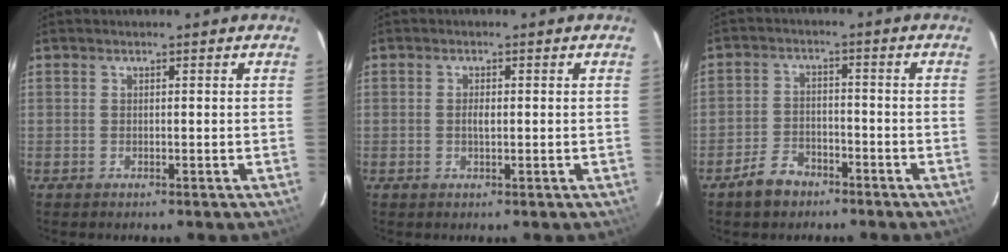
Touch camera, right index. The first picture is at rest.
{"total": 1.6, "force": [-0.1, 0.6, 1.4], "torque": [-0.026, 0.001, -0.002]}
{"total": 6.0, "force": [-4.3, 3.6, 2.1], "torque": [-0.059, 0.015, -0.070]}